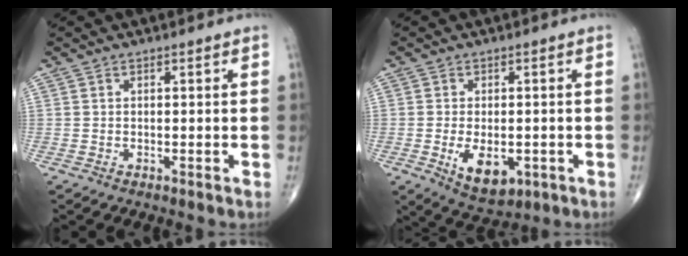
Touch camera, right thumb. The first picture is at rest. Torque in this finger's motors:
{"motor_torque": [-0.11, 0.35, 0.35, 0.39, 0.04]}